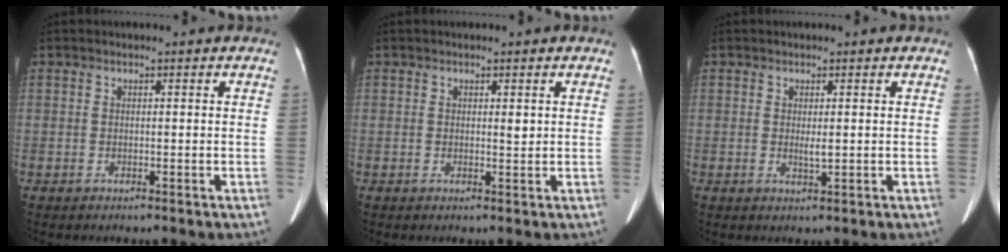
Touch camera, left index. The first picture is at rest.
{"total": 0.9, "force": [0.4, 0.3, 0.8], "torque": [-0.012, -0.003, 0.007]}
{"total": 1.3, "force": [0.2, 0.3, 1.2], "torque": [-0.026, -0.004, 0.006]}